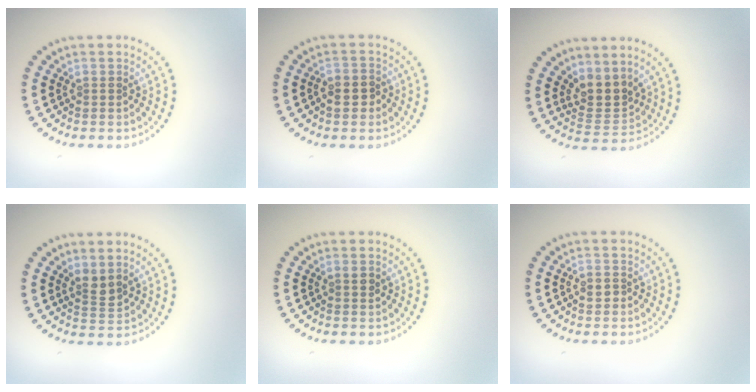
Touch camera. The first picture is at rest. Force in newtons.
{"total": 2.1, "press": 2.0, "slide": 0.6}
{"total": 3.0, "press": 2.0, "slide": 2.2}
{"total": 1.7, "press": 1.3, "slide": 1.2}
{"total": 0.9, "press": 0.8, "slide": 0.3}
{"total": 0.8, "press": 0.8, "slide": 0.2}